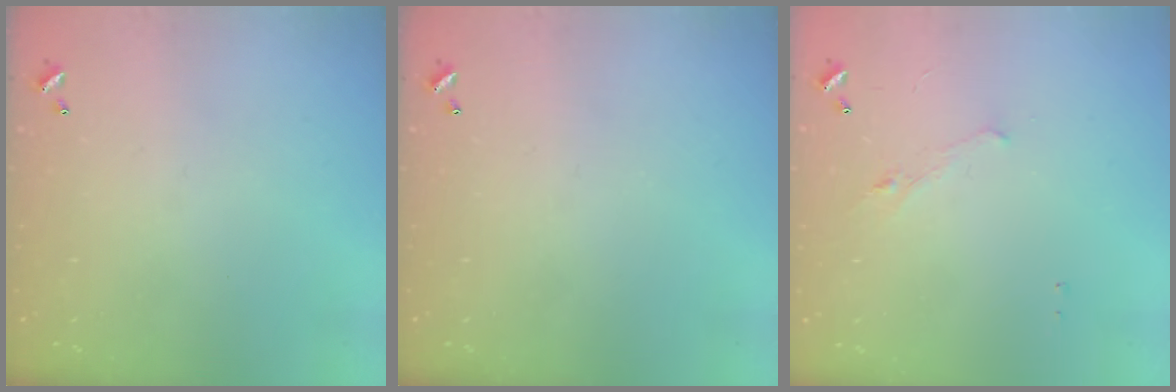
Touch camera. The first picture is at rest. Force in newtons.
{"total": 0.0}
{"total": 1.3, "press": 1.2, "slide": 0.6}